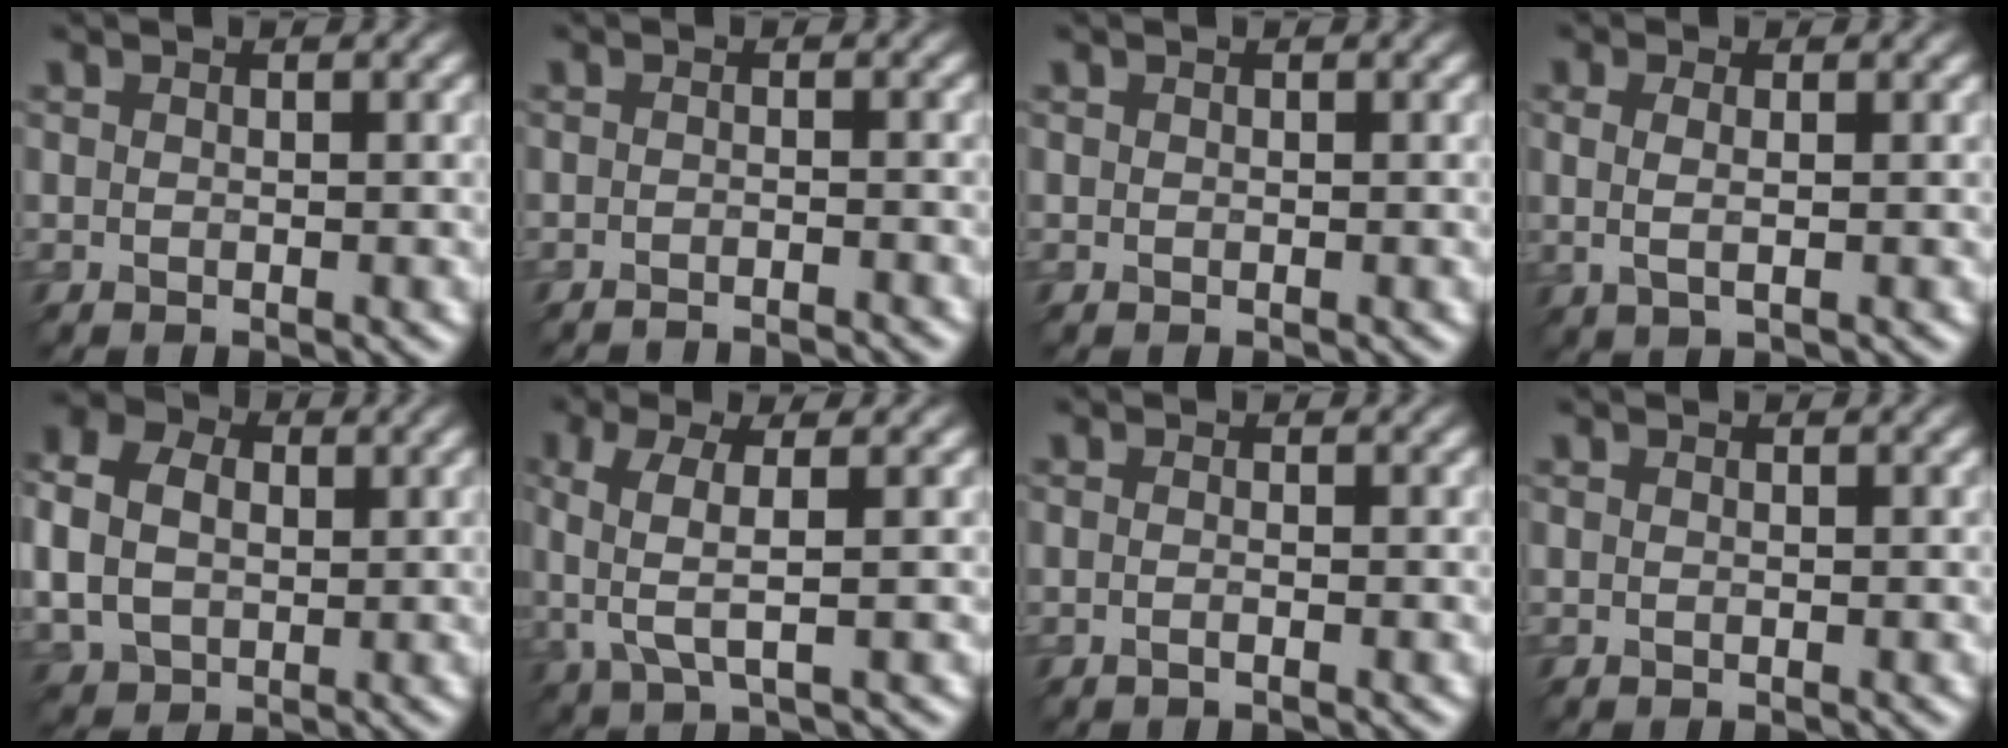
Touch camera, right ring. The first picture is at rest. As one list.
[{"total": 3.0, "force": [-2.7, 0.4, 1.0], "torque": [-0.004, 0.007, -0.039]}, {"total": 0.0}, {"total": 1.7, "force": [0.2, 0.6, 1.6], "torque": [-0.033, -0.002, 0.006]}, {"total": 8.2, "force": [1.0, 6.6, 4.9], "torque": [-0.121, 0.017, 0.007]}, {"total": 4.0, "force": [0.5, 1.3, 3.8], "torque": [-0.088, 0.001, 0.008]}, {"total": 1.0, "force": [-0.3, 0.4, 0.8], "torque": [-0.013, -0.007, -0.010]}, {"total": 0.0}]